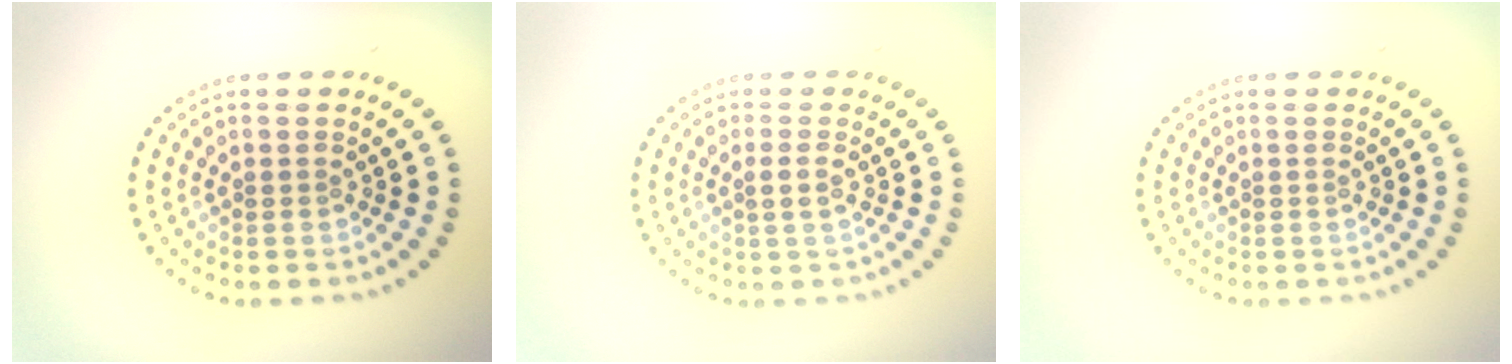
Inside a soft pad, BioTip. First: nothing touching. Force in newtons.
{"total": 1.1, "press": 1.0, "slide": 0.6}
{"total": 0.0}